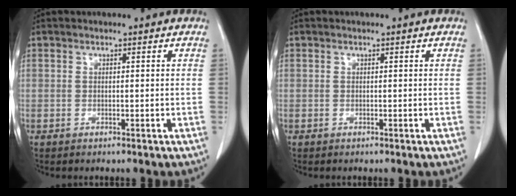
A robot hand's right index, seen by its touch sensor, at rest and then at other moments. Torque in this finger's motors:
{"motor_torque": [0.00, 0.00, 0.00, 0.00]}